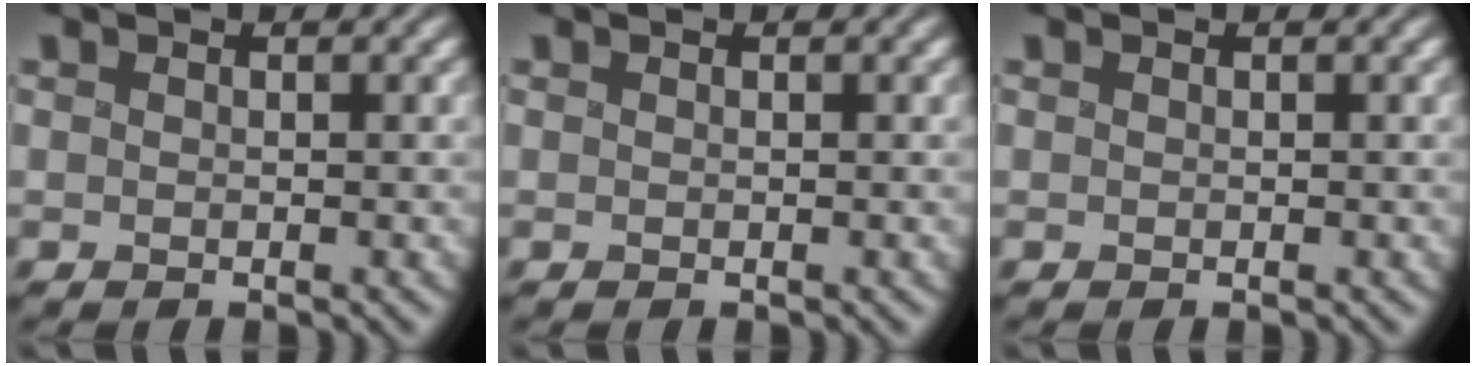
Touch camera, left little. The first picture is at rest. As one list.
[{"total": 0.0}, {"total": 0.0}]